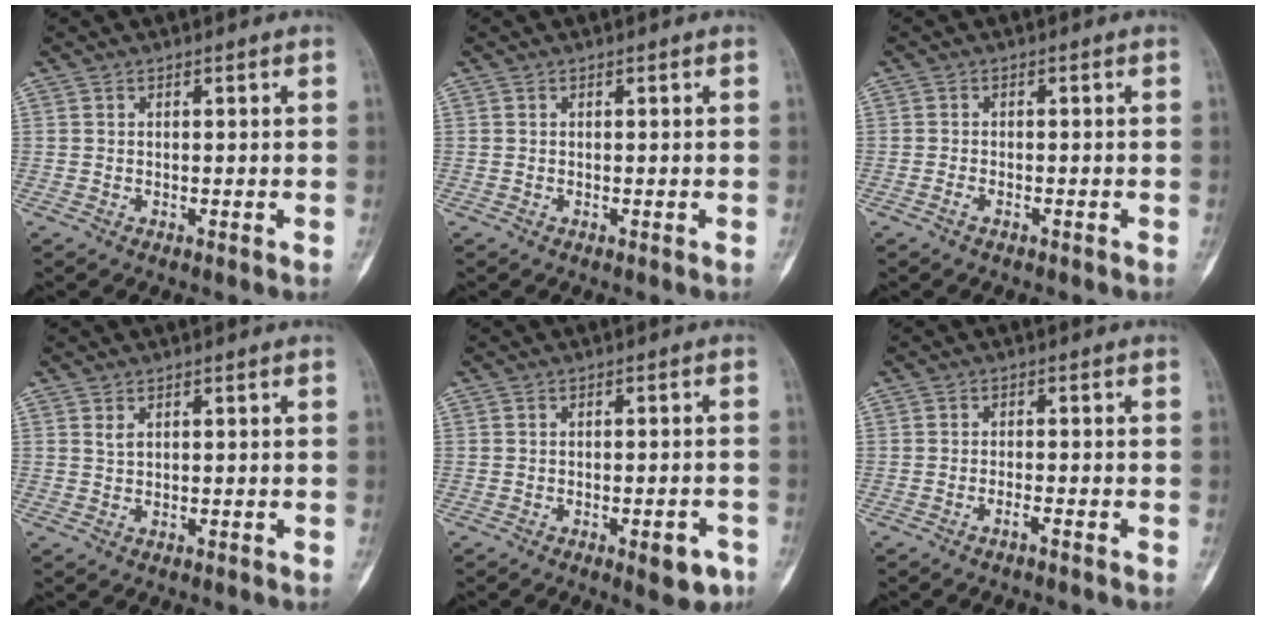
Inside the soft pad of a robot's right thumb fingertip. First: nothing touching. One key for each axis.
{"total": 0.0}
{"total": 1.2, "fx": -0.8, "fy": 0.5, "fz": 0.7, "tx": -0.018, "ty": 0.005, "tz": -0.015}
{"total": 1.0, "fx": 0.4, "fy": 0.6, "fz": 0.7, "tx": -0.011, "ty": -0.002, "tz": 0.010}
{"total": 5.5, "fx": -2.9, "fy": 2.2, "fz": 4.1, "tx": -0.034, "ty": 0.015, "tz": -0.030}
{"total": 1.6, "fx": -1.2, "fy": 0.1, "fz": 1.0, "tx": -0.023, "ty": 0.012, "tz": -0.022}